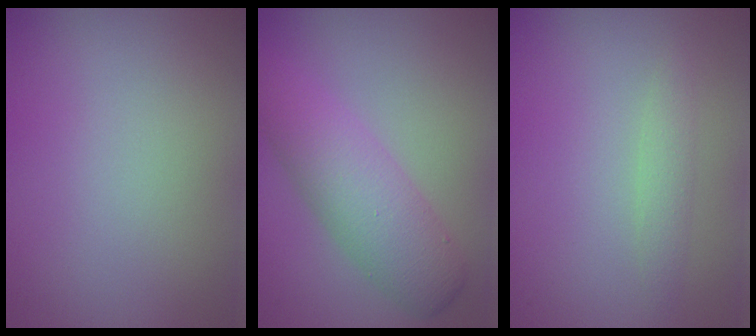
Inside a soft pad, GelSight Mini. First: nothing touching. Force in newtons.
{"total": 5.4, "press": 5.4, "slide": 0.1}
{"total": 1.4, "press": 1.4, "slide": 0.1}